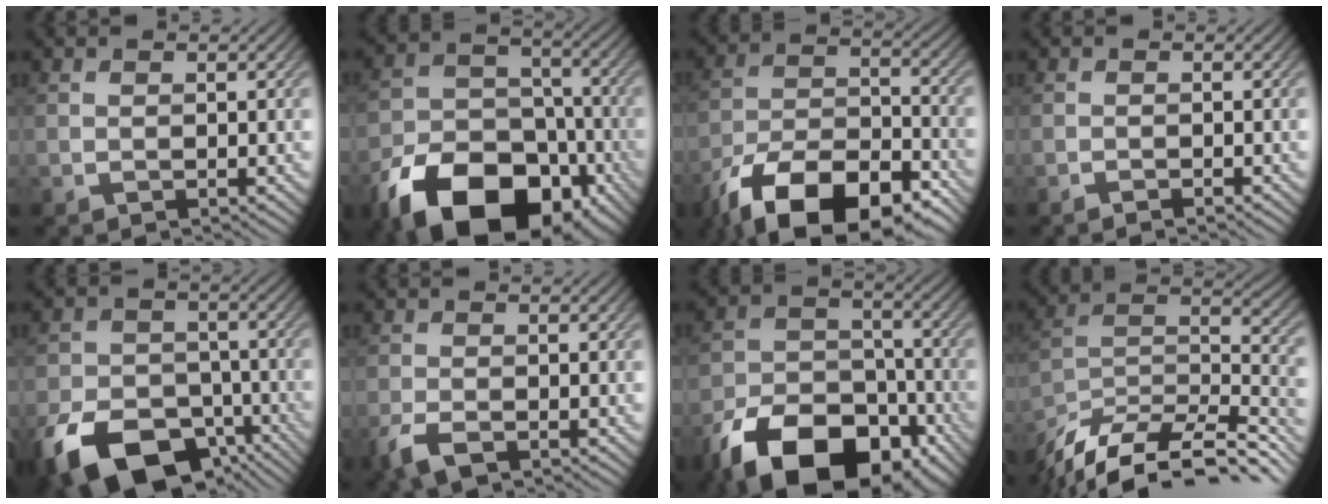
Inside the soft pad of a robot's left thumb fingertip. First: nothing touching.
{"total": 16.9, "force": [-9.9, 10.3, 9.1], "torque": [-0.181, -0.043, -0.173]}
{"total": 16.1, "force": [-11.1, 6.9, 9.4], "torque": [-0.192, -0.025, -0.189]}
{"total": 0.7, "force": [-0.6, 0.0, 0.4], "torque": [-0.005, 0.000, -0.012]}
{"total": 14.4, "force": [-8.3, 8.7, 7.8], "torque": [-0.170, -0.039, -0.140]}
{"total": 3.4, "force": [-2.1, 1.3, 2.3], "torque": [-0.053, -0.009, -0.042]}
{"total": 15.9, "force": [-10.1, 8.8, 8.6], "torque": [-0.175, -0.032, -0.178]}
{"total": 14.3, "force": [-11.3, 4.6, 7.4], "torque": [-0.170, -0.001, -0.183]}